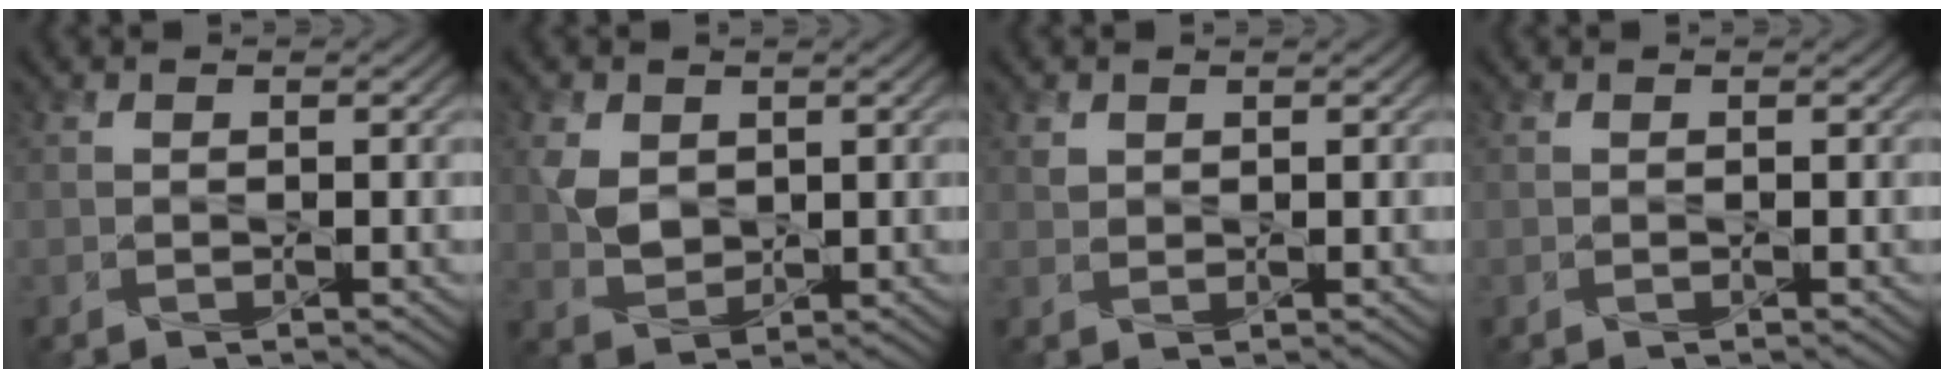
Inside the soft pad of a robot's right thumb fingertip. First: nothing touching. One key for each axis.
{"total": 3.7, "fx": 1.0, "fy": 2.8, "fz": 2.2, "tx": -0.060, "ty": -0.004, "tz": 0.023}
{"total": 0.9, "fx": 0.6, "fy": 0.7, "fz": 0.2, "tx": -0.009, "ty": -0.002, "tz": 0.014}
{"total": 0.0}